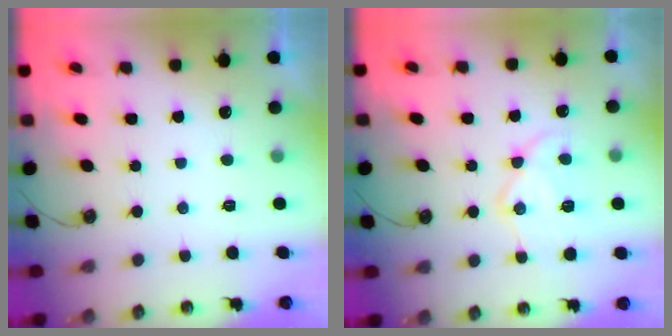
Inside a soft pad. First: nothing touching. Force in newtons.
{"total": 13.9, "press": 13.8, "slide": 1.0}